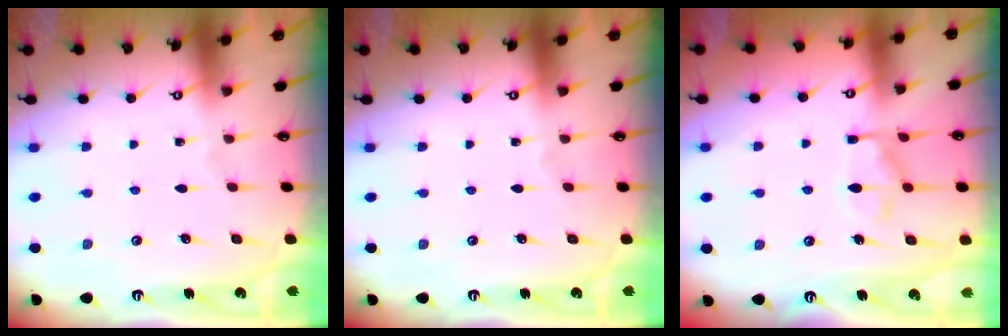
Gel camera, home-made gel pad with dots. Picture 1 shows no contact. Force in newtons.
{"total": 0.0}
{"total": 10.4, "press": 10.4, "slide": 0.9}